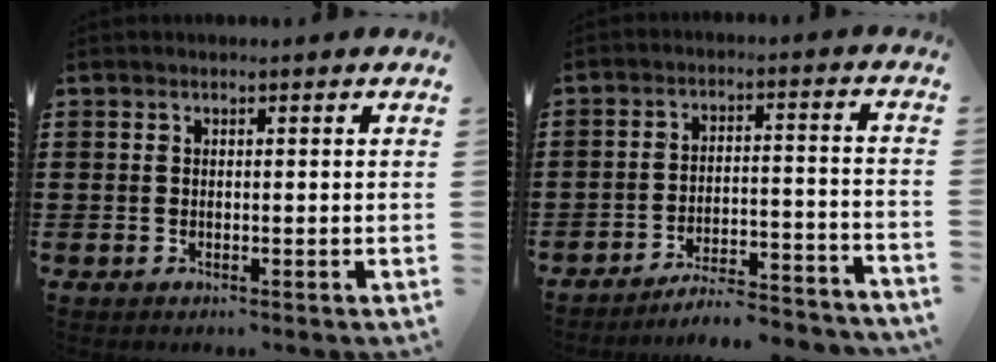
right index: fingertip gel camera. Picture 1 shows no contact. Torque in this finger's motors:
{"motor_torque": [1.98, 0.16, 0.11, -0.01]}